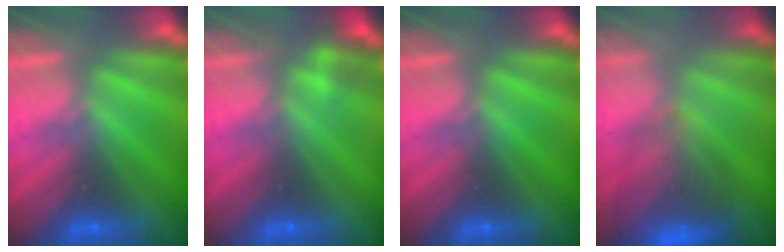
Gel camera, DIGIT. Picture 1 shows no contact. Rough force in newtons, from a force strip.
{"total": 2.2}
{"total": 0.0}
{"total": 9.3}